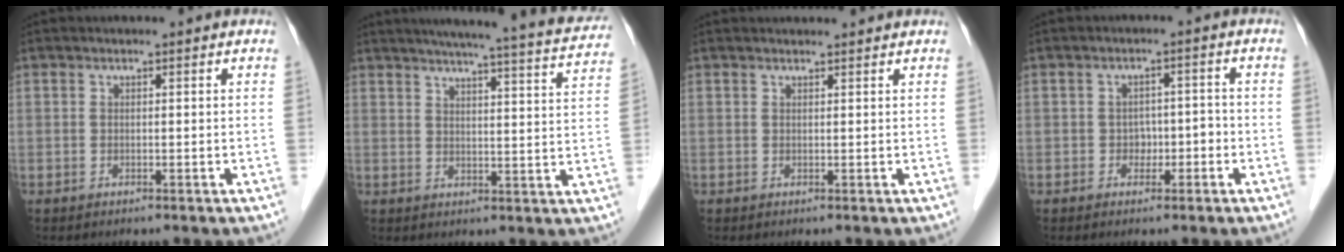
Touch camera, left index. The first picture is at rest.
{"total": 20.5, "force": [18.6, 1.1, 8.7], "torque": [-0.120, -0.024, 0.217]}
{"total": 4.4, "force": [4.3, 0.5, 0.9], "torque": [-0.008, 0.024, 0.047]}
{"total": 2.9, "force": [-1.3, 2.1, 1.5], "torque": [-0.018, 0.011, -0.018]}